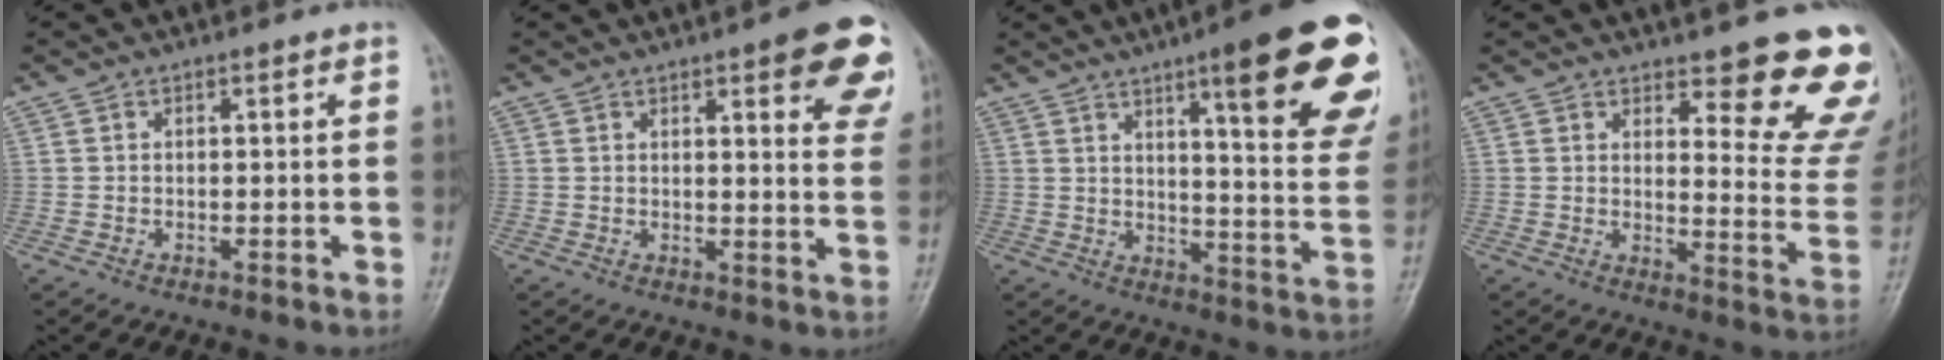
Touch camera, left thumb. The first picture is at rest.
{"total": 12.8, "force": [6.7, 3.8, 10.2], "torque": [-0.086, -0.026, 0.072]}
{"total": 23.8, "force": [12.3, 4.9, 19.7], "torque": [-0.230, -0.048, 0.161]}
{"total": 14.6, "force": [10.6, 4.2, 9.2], "torque": [-0.062, -0.086, 0.125]}